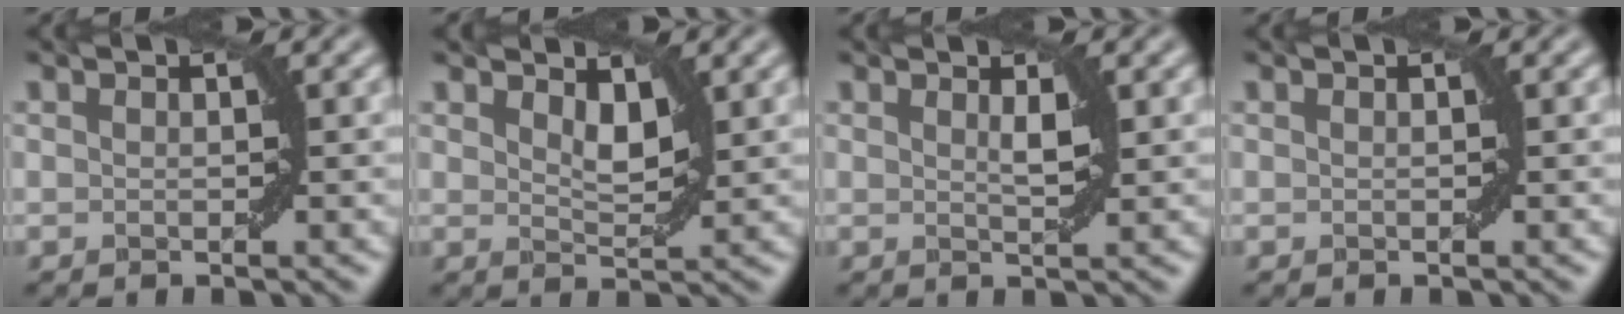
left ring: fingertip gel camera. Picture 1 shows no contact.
{"total": 2.2, "force": [1.2, 0.9, 1.5], "torque": [-0.028, -0.007, 0.023]}
{"total": 1.2, "force": [0.6, 0.1, 1.0], "torque": [-0.016, -0.002, 0.010]}
{"total": 0.0}